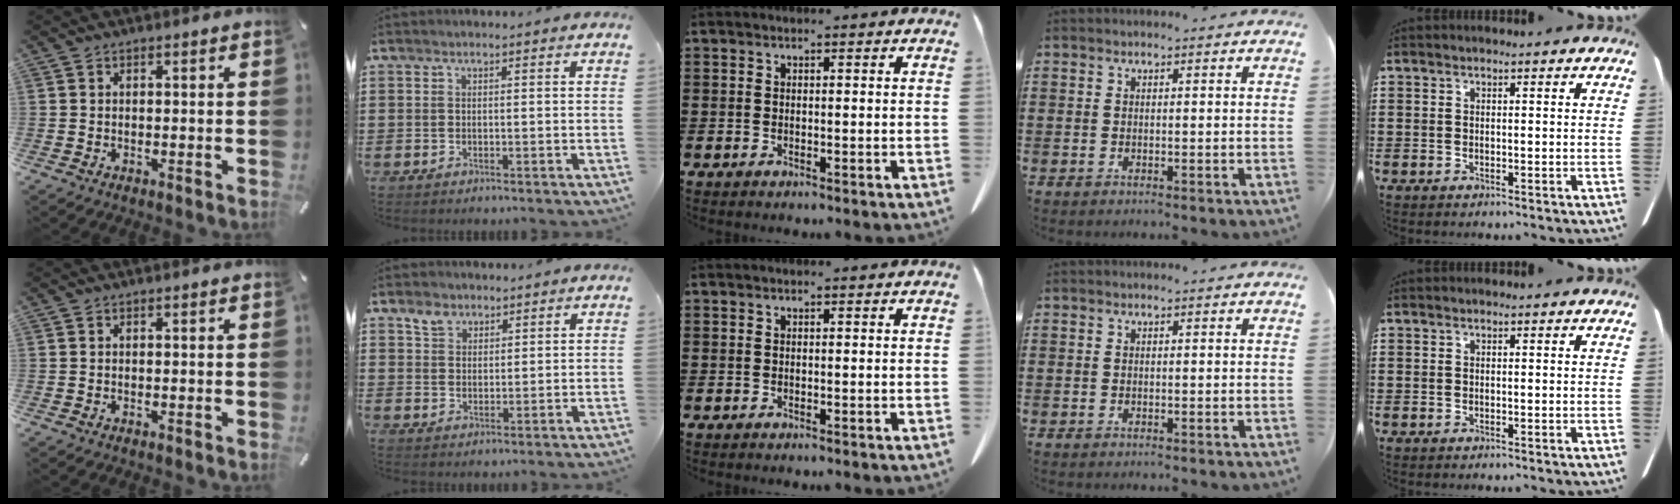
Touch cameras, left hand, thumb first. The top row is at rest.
{"index": {"total": 3.3, "force": [2.3, 2.2, 0.8], "torque": [-0.018, 0.004, 0.043]}}